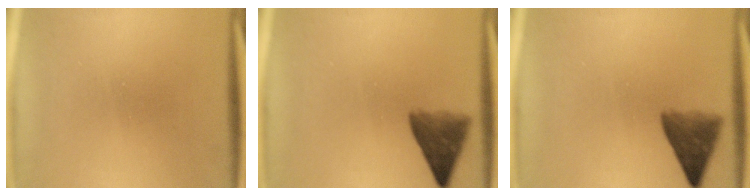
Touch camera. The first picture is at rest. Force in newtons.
{"total": 5.8}
{"total": 5.8}